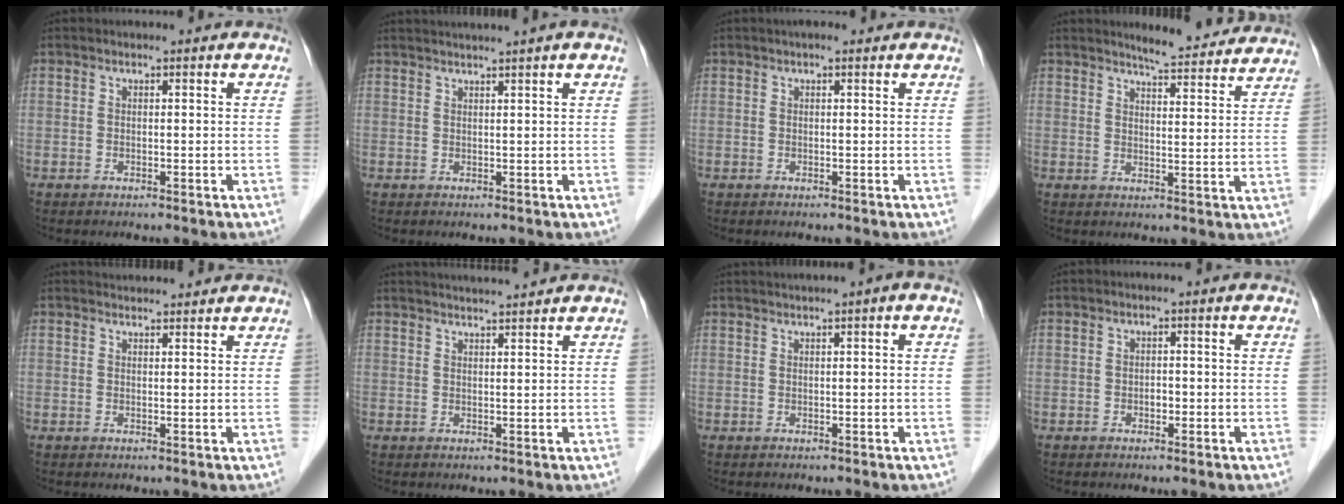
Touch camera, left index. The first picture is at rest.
{"total": 4.5, "force": [3.7, -1.2, 2.2], "torque": [-0.027, 0.022, 0.058]}
{"total": 1.3, "force": [0.9, 0.3, 0.8], "torque": [-0.015, 0.010, 0.010]}
{"total": 10.5, "force": [10.0, 1.1, 3.1], "torque": [-0.038, -0.005, 0.116]}
{"total": 3.9, "force": [3.9, 0.4, 0.4], "torque": [-0.012, 0.025, 0.052]}
{"total": 5.5, "force": [5.2, -0.9, 1.5], "torque": [-0.022, 0.018, 0.074]}
{"total": 2.7, "force": [1.7, -0.4, 2.1], "torque": [-0.039, 0.015, 0.031]}
{"total": 0.9, "force": [-0.4, 0.6, 0.6], "torque": [-0.012, 0.003, -0.006]}